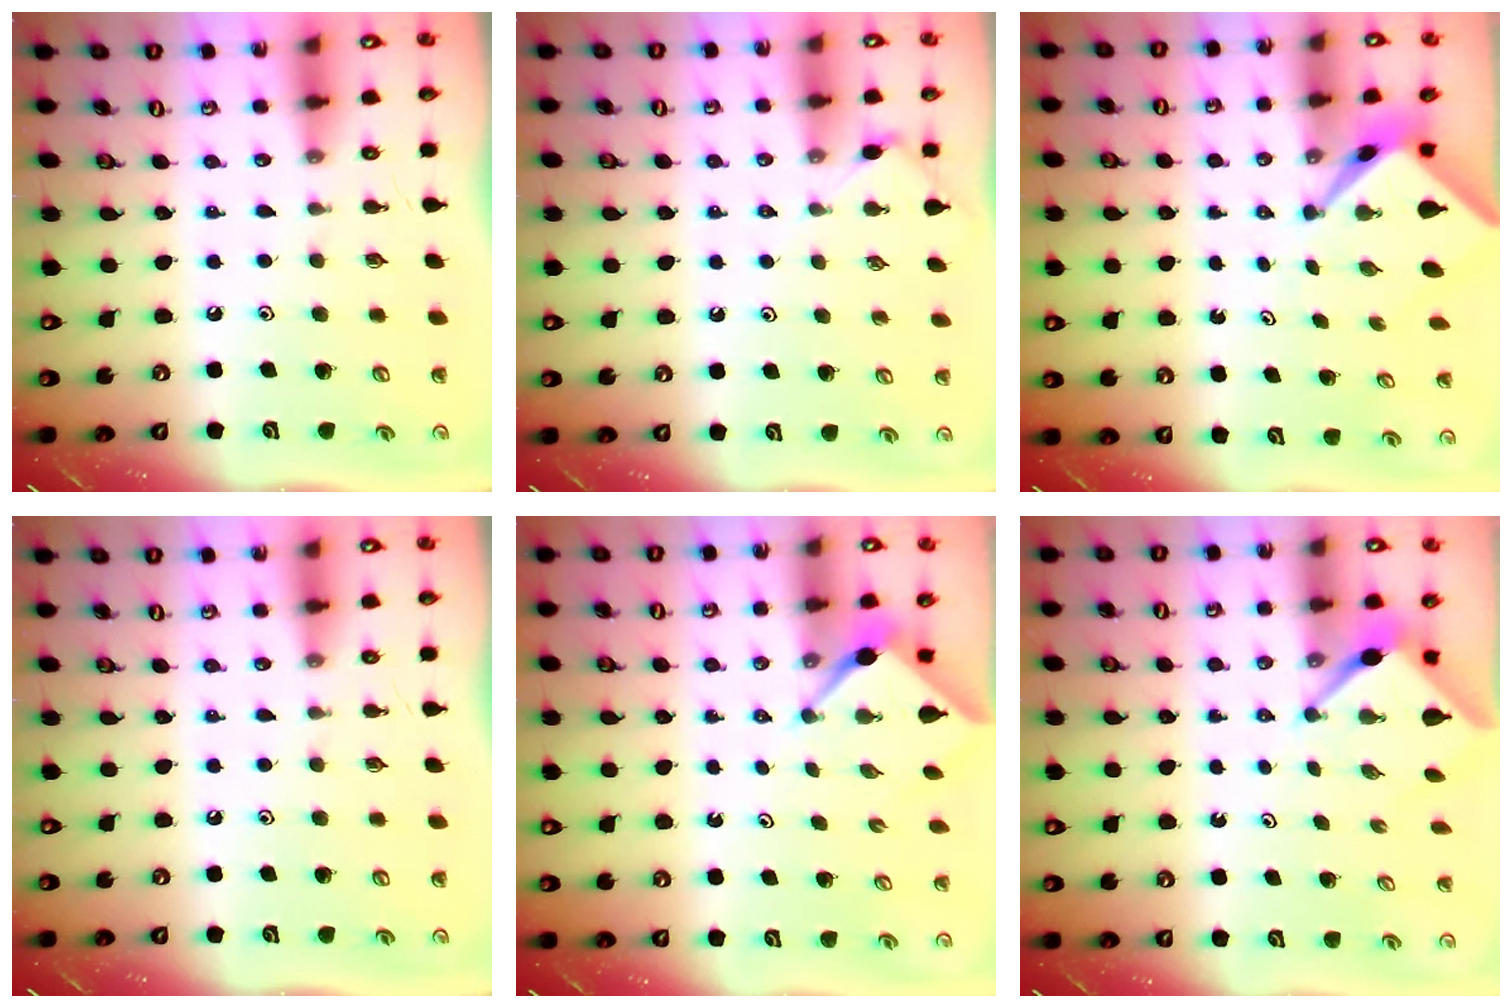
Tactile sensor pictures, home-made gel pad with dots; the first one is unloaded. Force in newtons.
{"total": 3.5, "press": 3.5, "slide": 0.5}
{"total": 2.7, "press": 2.7, "slide": 0.2}
{"total": 0.0}
{"total": 2.5, "press": 2.5, "slide": 0.3}
{"total": 3.1, "press": 3.1, "slide": 0.2}